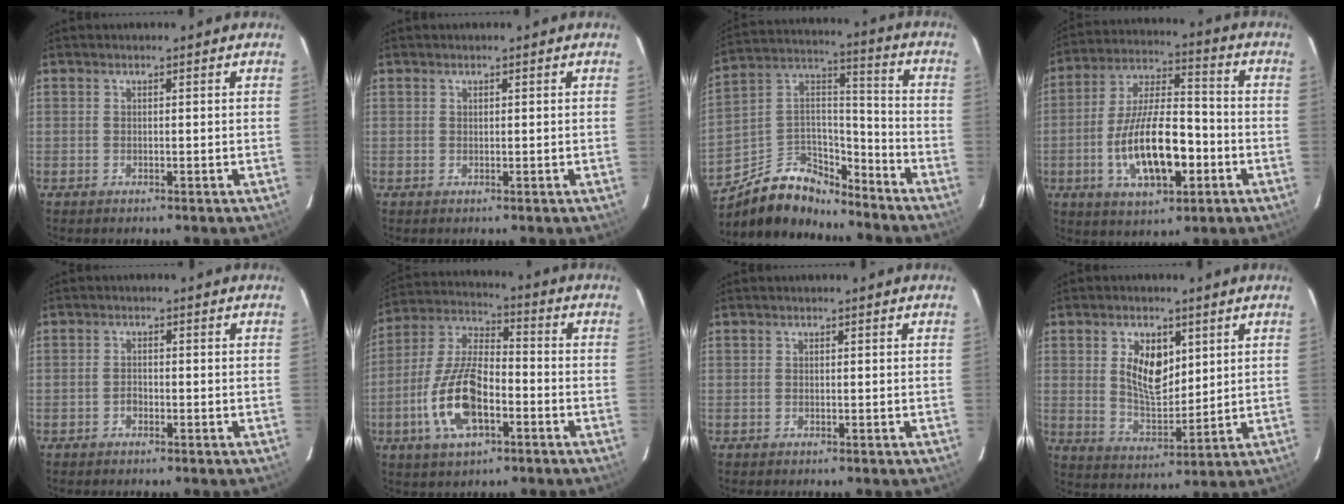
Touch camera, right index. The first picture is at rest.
{"total": 0.0}
{"total": 14.8, "force": [-11.5, 7.3, 5.9], "torque": [-0.132, 0.055, -0.192]}
{"total": 16.6, "force": [-4.9, 6.6, 14.4], "torque": [-0.278, 0.002, -0.079]}
{"total": 1.4, "force": [-0.8, 0.9, 0.6], "torque": [-0.011, 0.004, -0.014]}
{"total": 14.8, "force": [-5.2, 6.5, 12.2], "torque": [-0.264, 0.000, -0.097]}
{"total": 0.0}
{"total": 9.4, "force": [3.1, 5.2, 7.2], "torque": [-0.130, 0.004, 0.066]}